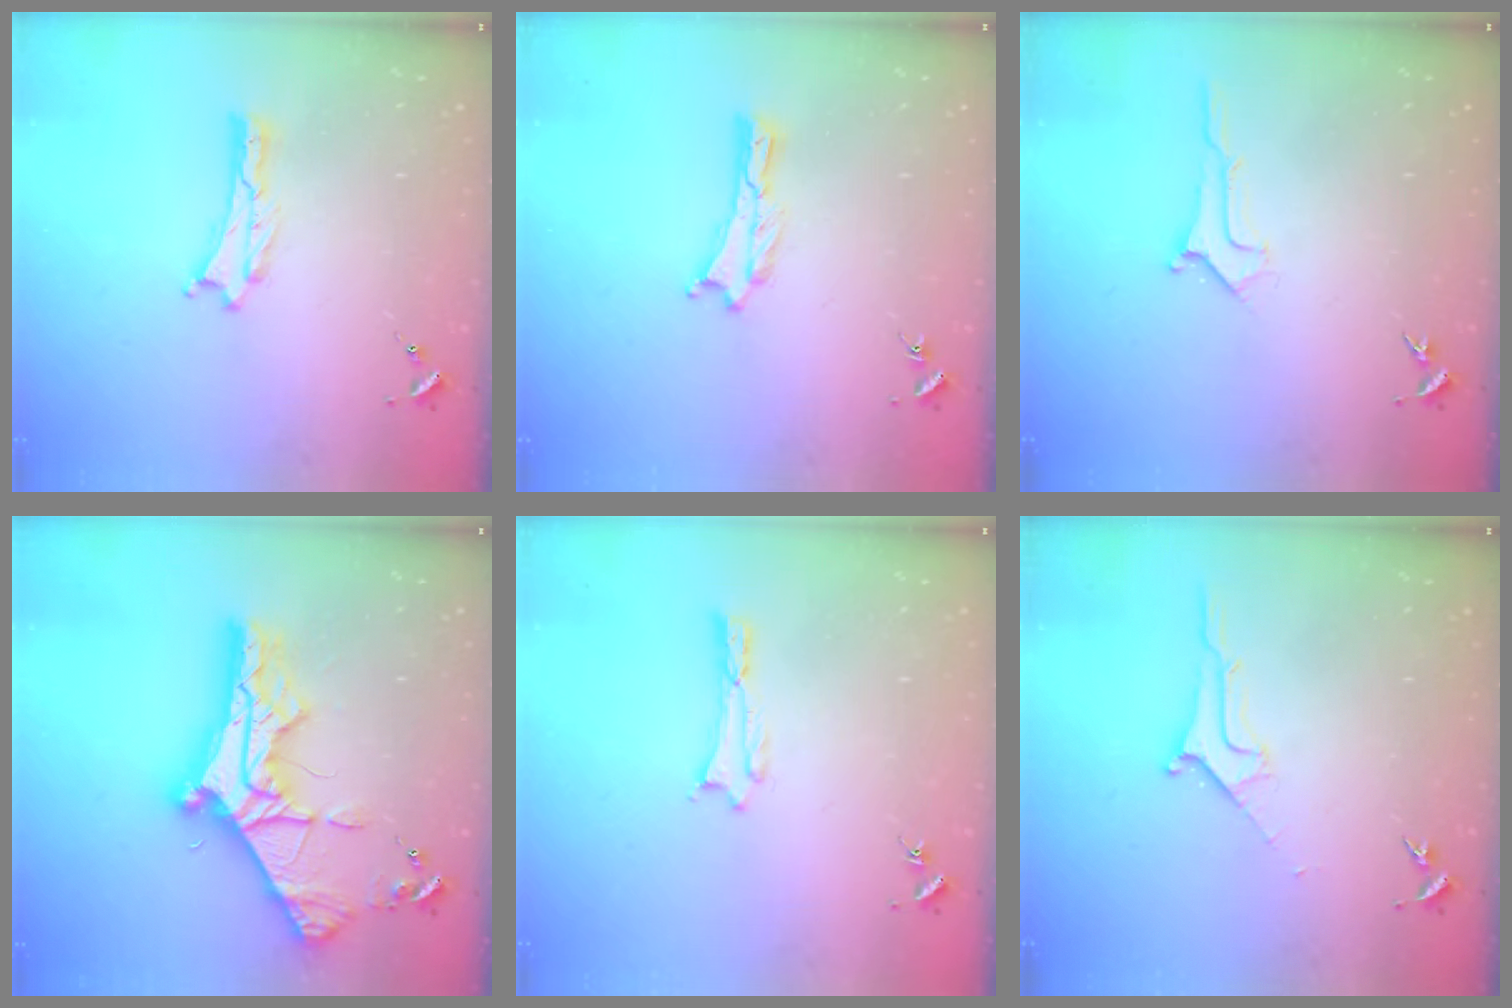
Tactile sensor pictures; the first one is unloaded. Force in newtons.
{"total": 0.0}
{"total": 1.0, "press": 1.0, "slide": 0.0}
{"total": 10.8, "press": 10.7, "slide": 1.2}
{"total": 0.0}
{"total": 1.8, "press": 1.7, "slide": 0.2}